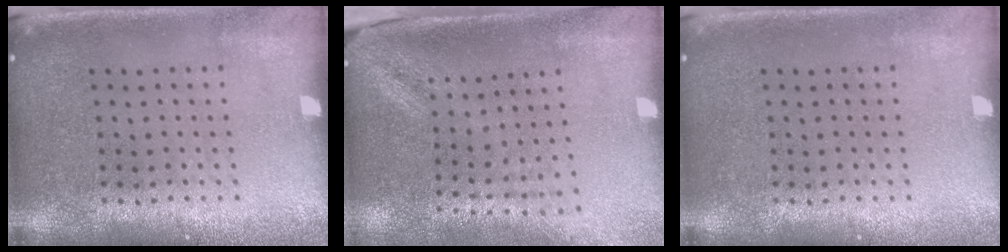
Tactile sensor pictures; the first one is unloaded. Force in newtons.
{"total": 1.9, "press": 1.5, "slide": 1.2}
{"total": 0.0}